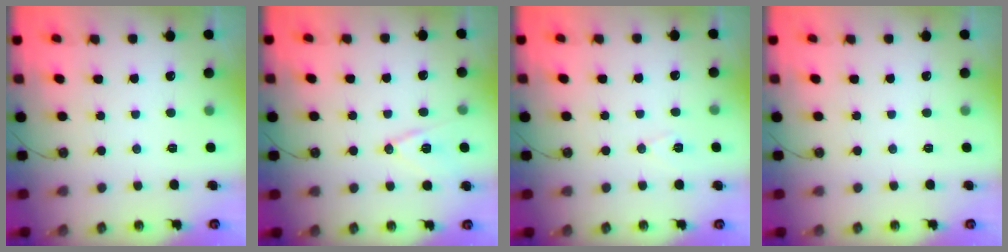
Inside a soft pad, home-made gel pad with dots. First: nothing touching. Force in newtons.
{"total": 11.2, "press": 10.7, "slide": 3.3}
{"total": 5.9, "press": 3.9, "slide": 4.4}
{"total": 0.0}